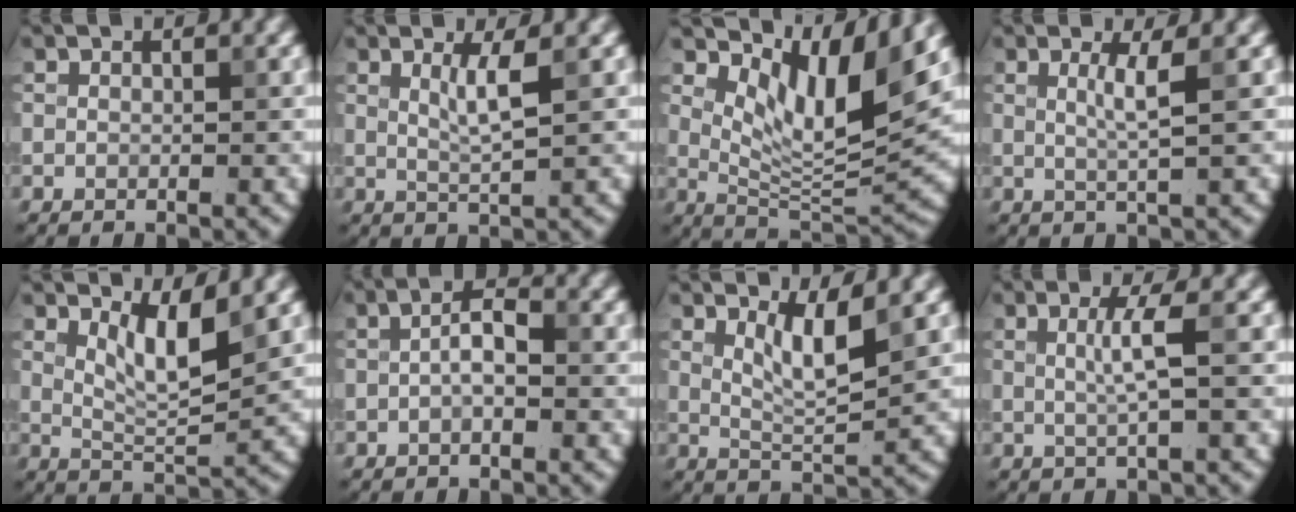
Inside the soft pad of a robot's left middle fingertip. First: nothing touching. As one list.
[{"total": 2.0, "force": [0.7, 0.0, 1.8], "torque": [-0.038, -0.001, 0.017]}, {"total": 7.5, "force": [3.9, 2.4, 6.0], "torque": [-0.102, -0.013, 0.073]}, {"total": 1.8, "force": [0.4, 0.0, 1.8], "torque": [-0.034, 0.000, 0.007]}, {"total": 3.4, "force": [1.8, 0.7, 2.8], "torque": [-0.057, -0.007, 0.039]}, {"total": 2.2, "force": [-0.4, 0.8, 2.0], "torque": [-0.039, 0.011, -0.009]}, {"total": 3.0, "force": [1.5, 0.4, 2.6], "torque": [-0.052, -0.006, 0.035]}, {"total": 2.1, "force": [0.2, 0.0, 2.1], "torque": [-0.044, 0.004, 0.004]}]